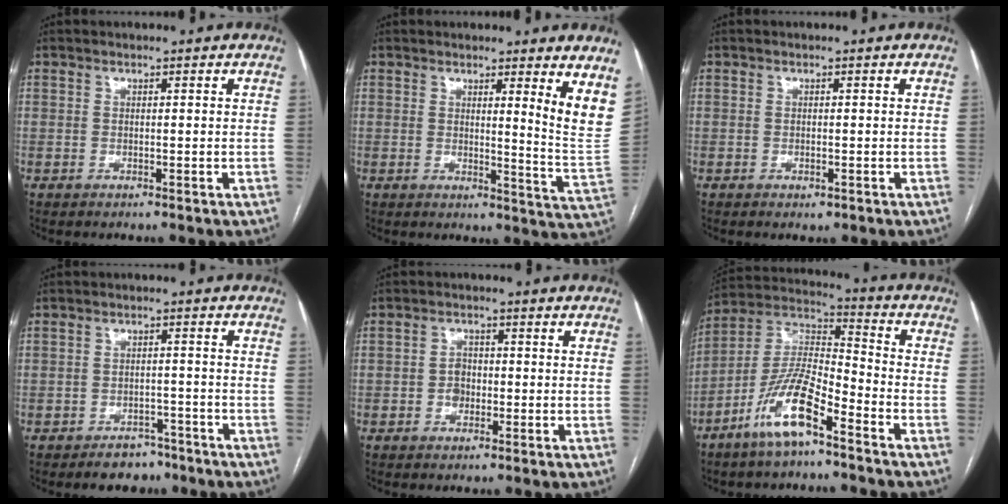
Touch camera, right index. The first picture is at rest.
{"total": 8.3, "force": [5.1, -0.5, 6.5], "torque": [-0.072, -0.044, 0.045]}
{"total": 0.9, "force": [-0.5, 0.5, 0.7], "torque": [-0.008, -0.001, -0.002]}
{"total": 4.6, "force": [-3.5, 2.8, 1.1], "torque": [-0.010, 0.009, -0.046]}
{"total": 2.5, "force": [-0.6, 1.9, 1.4], "torque": [-0.019, 0.007, -0.010]}
{"total": 12.3, "force": [-7.3, 2.6, 9.6], "torque": [-0.197, -0.002, -0.142]}